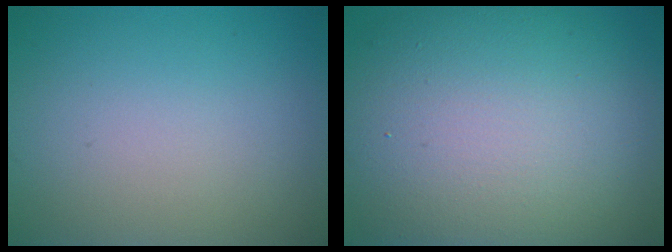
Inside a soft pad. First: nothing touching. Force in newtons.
{"total": 14.7, "press": 14.7, "slide": 1.4}